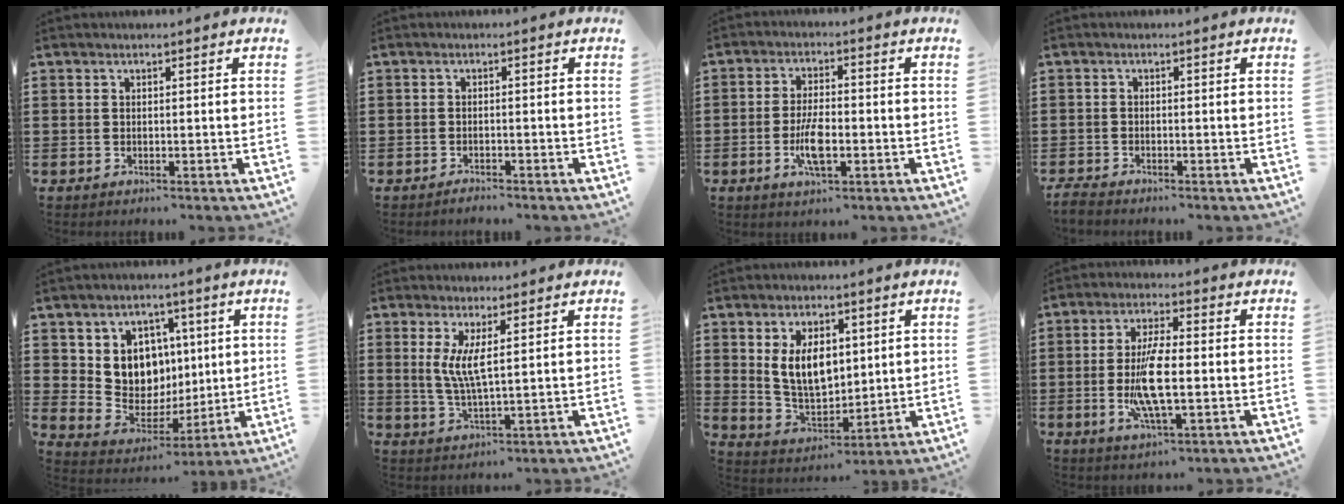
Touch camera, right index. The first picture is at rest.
{"total": 1.0, "force": [-1.0, 0.2, 0.0], "torque": [-0.004, 0.002, -0.022]}
{"total": 6.1, "force": [-1.7, 2.1, 5.5], "torque": [-0.120, -0.005, -0.036]}
{"total": 1.6, "force": [-1.6, 0.1, 0.2], "torque": [-0.008, -0.001, -0.032]}
{"total": 8.7, "force": [2.6, 7.8, 2.7], "torque": [-0.074, -0.021, 0.053]}
{"total": 4.9, "force": [1.3, 0.8, 4.7], "torque": [-0.096, -0.005, 0.022]}
{"total": 8.4, "force": [2.1, 5.2, 6.2], "torque": [-0.125, 0.008, 0.035]}
{"total": 8.9, "force": [-1.2, 2.5, 8.4], "torque": [-0.177, -0.013, -0.025]}